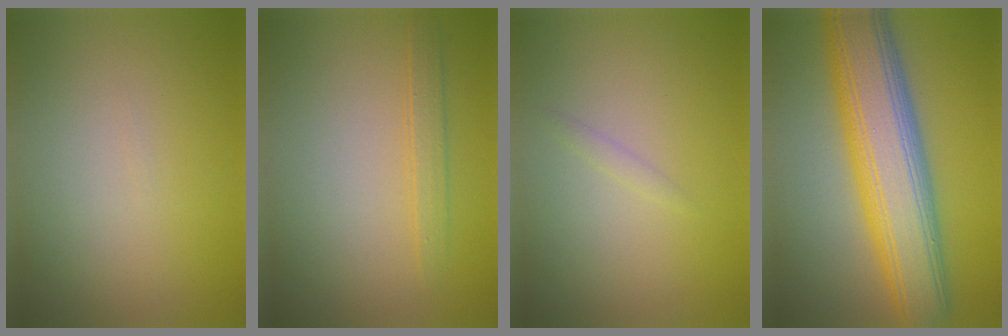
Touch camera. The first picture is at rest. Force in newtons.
{"total": 1.6, "press": 1.6, "slide": 0.0}
{"total": 0.6, "press": 0.6, "slide": 0.0}
{"total": 10.5, "press": 10.5, "slide": 0.6}